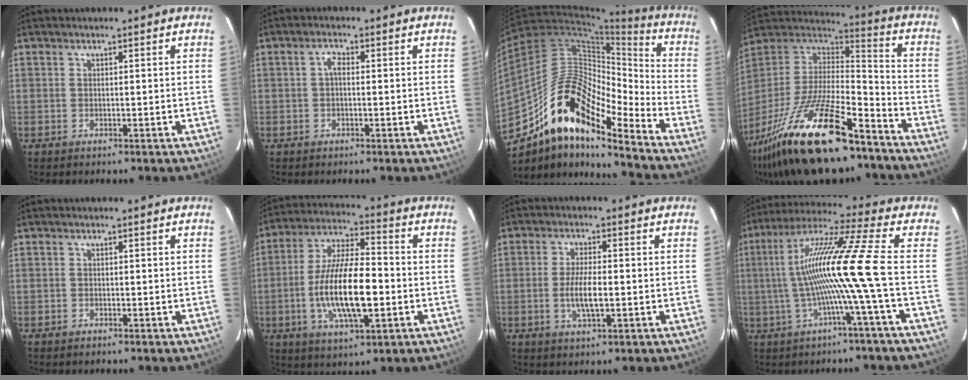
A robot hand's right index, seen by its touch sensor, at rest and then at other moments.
{"total": 1.5, "force": [-0.1, 0.8, 1.3], "torque": [-0.026, 0.008, -0.003]}
{"total": 19.1, "force": [-13.5, 5.5, 12.3], "torque": [-0.205, -0.003, -0.260]}
{"total": 27.9, "force": [-18.8, 8.8, 18.7], "torque": [-0.364, -0.034, -0.310]}
{"total": 0.6, "force": [-0.6, 0.2, -0.1], "torque": [-0.001, 0.001, -0.011]}
{"total": 16.4, "force": [-3.4, 5.2, 15.1], "torque": [-0.297, -0.004, -0.063]}
{"total": 5.8, "force": [-1.2, 1.6, 5.5], "torque": [-0.110, -0.003, -0.022]}
{"total": 14.3, "force": [-2.1, -3.2, 13.8], "torque": [-0.247, 0.003, -0.039]}